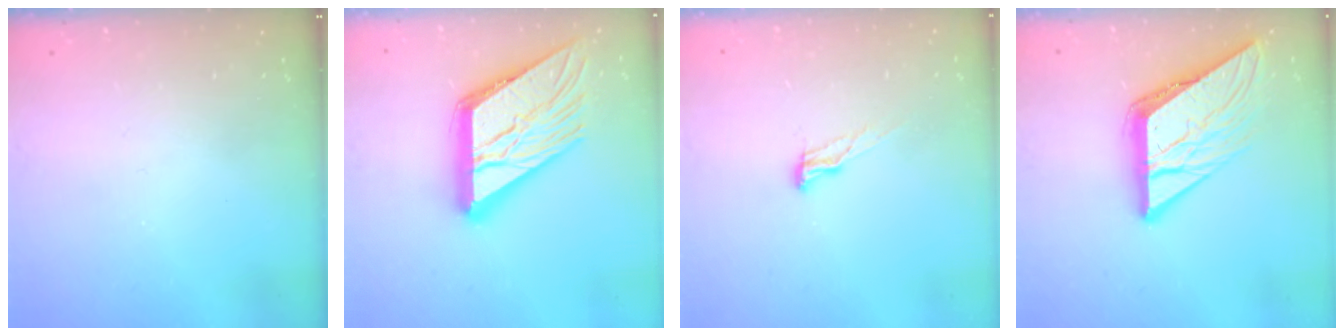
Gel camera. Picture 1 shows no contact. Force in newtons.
{"total": 21.6, "press": 21.4, "slide": 2.5}
{"total": 6.2, "press": 6.1, "slide": 0.7}
{"total": 11.5, "press": 11.4, "slide": 1.1}